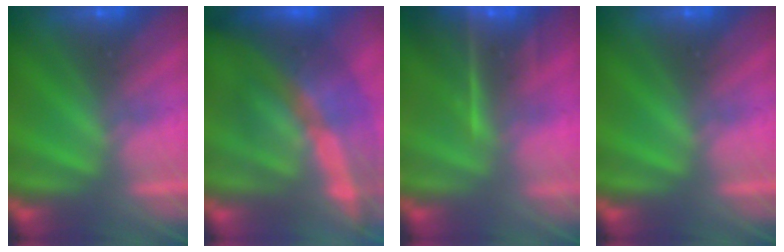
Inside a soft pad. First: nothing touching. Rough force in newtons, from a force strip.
{"total": 11.6}
{"total": 7.1}
{"total": 0.0}